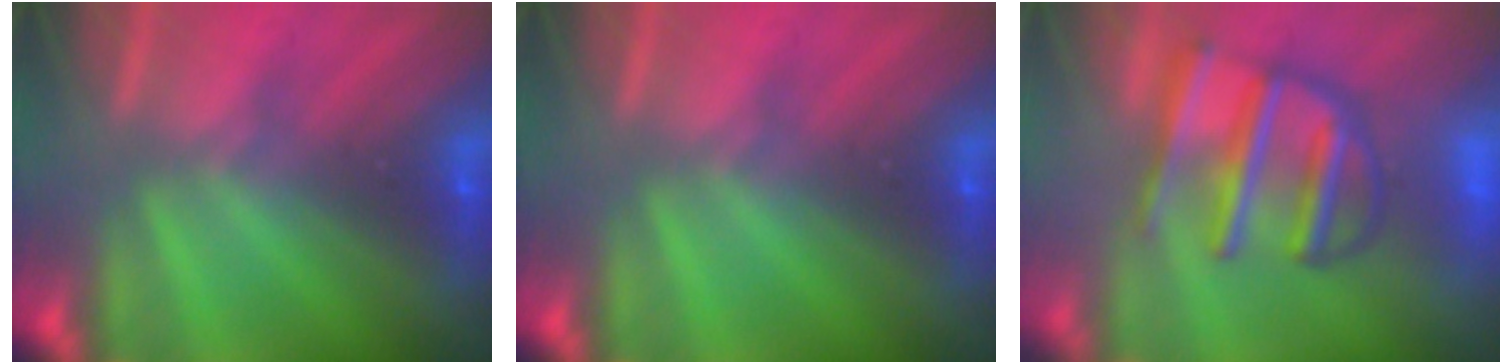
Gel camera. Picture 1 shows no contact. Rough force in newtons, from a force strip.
{"total": 0.0}
{"total": 8.3}